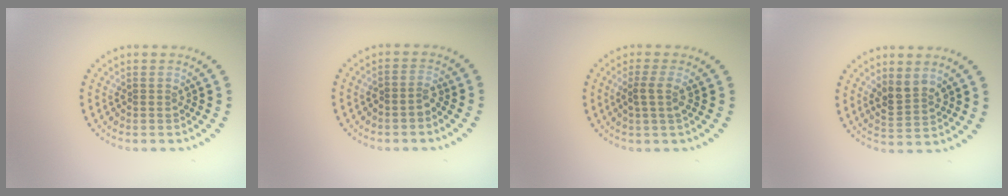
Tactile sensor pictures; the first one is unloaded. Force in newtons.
{"total": 1.3, "press": 1.0, "slide": 0.8}
{"total": 1.9, "press": 1.5, "slide": 1.2}
{"total": 2.6, "press": 2.4, "slide": 1.0}